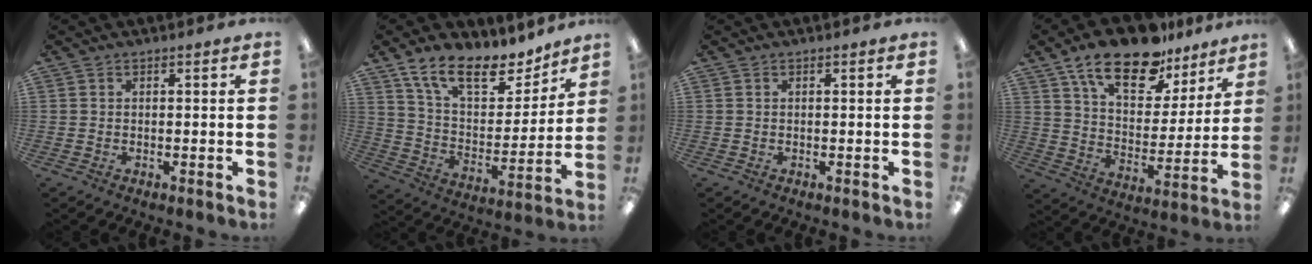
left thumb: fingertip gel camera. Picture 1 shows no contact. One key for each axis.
{"total": 17.0, "fx": 12.2, "fy": 7.4, "fz": 9.2, "tx": -0.167, "ty": -0.070, "tz": 0.218}
{"total": 0.0}
{"total": 19.2, "fx": 13.5, "fy": 8.7, "fz": 10.5, "tx": -0.182, "ty": -0.071, "tz": 0.233}